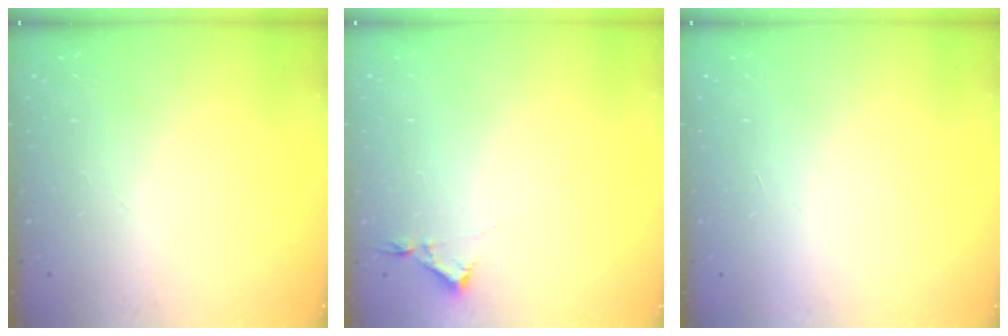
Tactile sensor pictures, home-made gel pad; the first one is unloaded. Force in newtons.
{"total": 2.9, "press": 2.9, "slide": 0.5}
{"total": 1.5, "press": 1.5, "slide": 0.1}